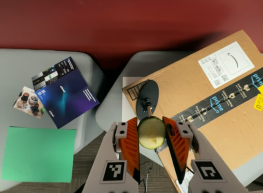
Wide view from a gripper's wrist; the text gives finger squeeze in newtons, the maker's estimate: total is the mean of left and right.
{"total": 12.0, "left": 12.2, "right": 11.8}